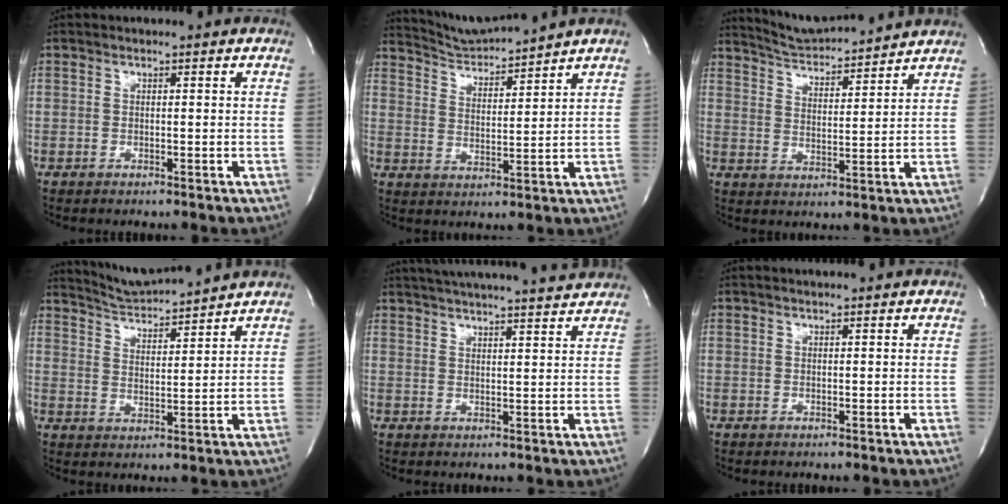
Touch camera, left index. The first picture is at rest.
{"total": 6.0, "force": [5.8, -1.6, 0.3], "torque": [-0.017, -0.008, 0.119]}
{"total": 10.1, "force": [9.7, 0.2, 2.6], "torque": [-0.051, 0.007, 0.158]}
{"total": 7.9, "force": [7.7, -0.9, 1.7], "torque": [-0.042, 0.003, 0.138]}
{"total": 16.9, "force": [15.6, 1.0, 6.4], "torque": [-0.106, 0.009, 0.208]}
{"total": 0.7, "force": [0.4, -0.1, 0.6], "torque": [-0.003, 0.012, 0.008]}